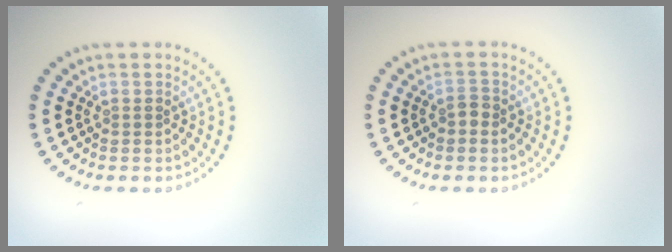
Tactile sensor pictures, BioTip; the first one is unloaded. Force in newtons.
{"total": 0.8, "press": 0.8, "slide": 0.2}